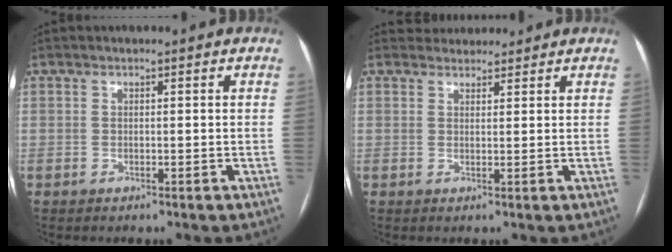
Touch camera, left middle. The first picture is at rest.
{"total": 3.3, "force": [3.0, 1.2, -0.2], "torque": [0.008, 0.017, 0.044]}